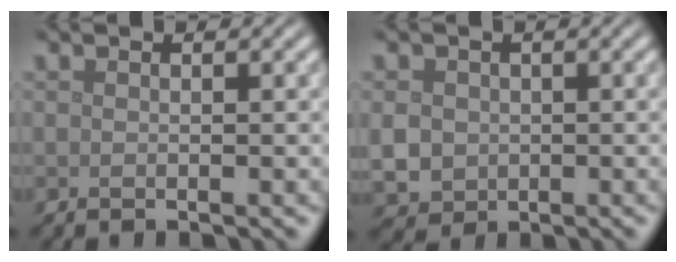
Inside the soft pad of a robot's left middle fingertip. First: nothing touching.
{"total": 3.2, "force": [-0.2, 2.9, 1.3], "torque": [-0.032, -0.004, -0.001]}